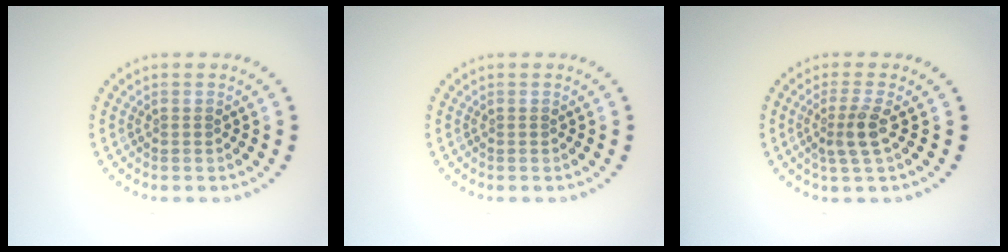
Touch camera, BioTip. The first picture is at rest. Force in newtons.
{"total": 0.0}
{"total": 2.4, "press": 1.8, "slide": 1.5}